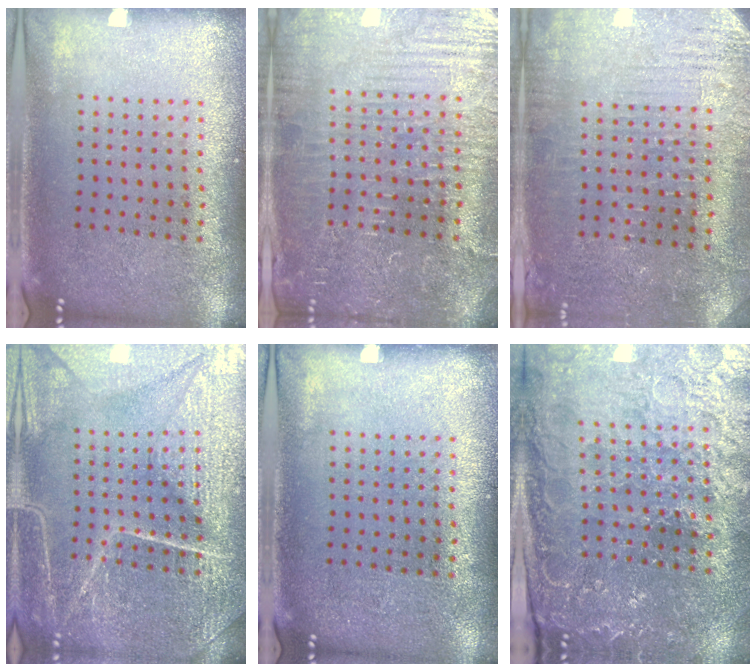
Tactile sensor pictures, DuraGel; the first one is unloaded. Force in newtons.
{"total": 4.4, "press": 4.2, "slide": 1.2}
{"total": 3.0, "press": 2.9, "slide": 0.7}
{"total": 7.2, "press": 7.1, "slide": 0.8}
{"total": 0.0}
{"total": 3.3, "press": 3.3, "slide": 0.4}